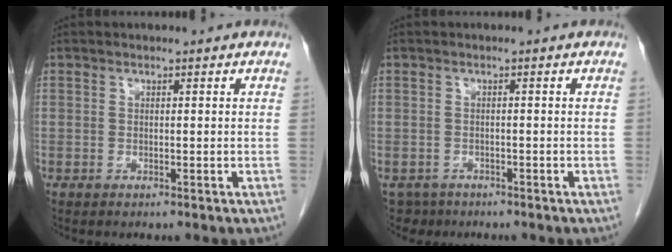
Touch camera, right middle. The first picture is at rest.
{"total": 3.1, "force": [-2.3, 2.1, -0.1], "torque": [0.002, 0.002, -0.038]}